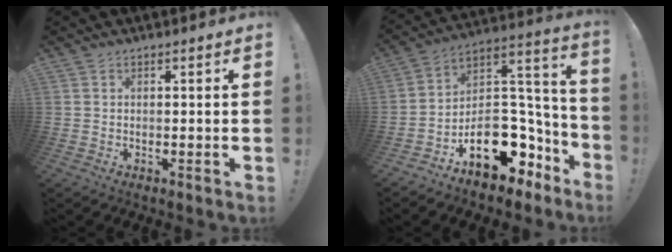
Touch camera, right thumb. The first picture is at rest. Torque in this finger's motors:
{"motor_torque": [1.65, -0.31, 1.59, -1.19, 0.10]}